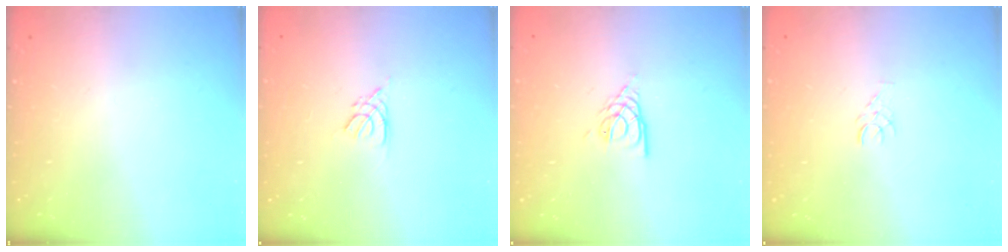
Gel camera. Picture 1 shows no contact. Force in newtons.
{"total": 2.8, "press": 2.7, "slide": 0.5}
{"total": 5.2, "press": 5.2, "slide": 0.3}
{"total": 3.5, "press": 3.5, "slide": 0.3}